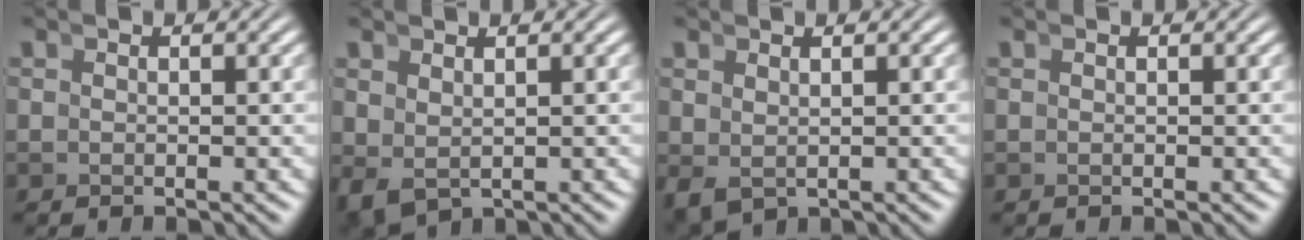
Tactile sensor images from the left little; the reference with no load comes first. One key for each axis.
{"total": 2.3, "fx": -0.5, "fy": 1.7, "fz": 1.4, "tx": -0.032, "ty": -0.016, "tz": 0.010}
{"total": 1.6, "fx": -0.3, "fy": 1.1, "fz": 1.1, "tx": -0.019, "ty": -0.012, "tz": 0.012}
{"total": 0.0}